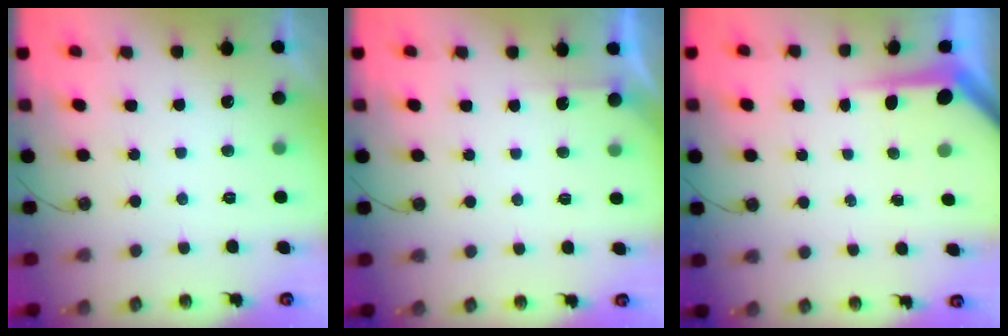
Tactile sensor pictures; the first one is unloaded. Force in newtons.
{"total": 1.7, "press": 1.7, "slide": 0.3}
{"total": 4.4, "press": 4.4, "slide": 0.4}